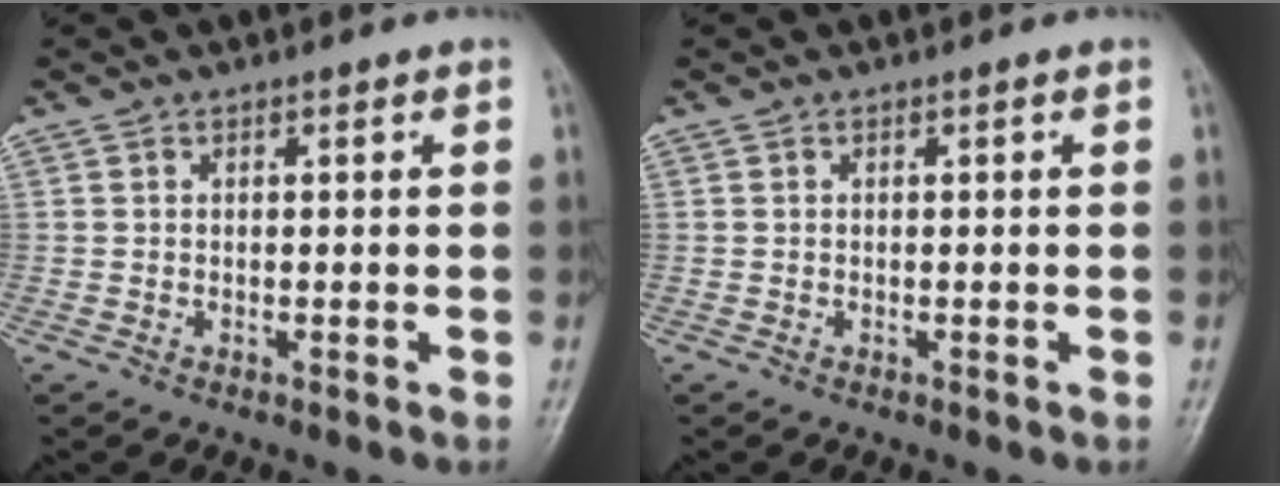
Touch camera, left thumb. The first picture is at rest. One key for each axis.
{"total": 0.0}